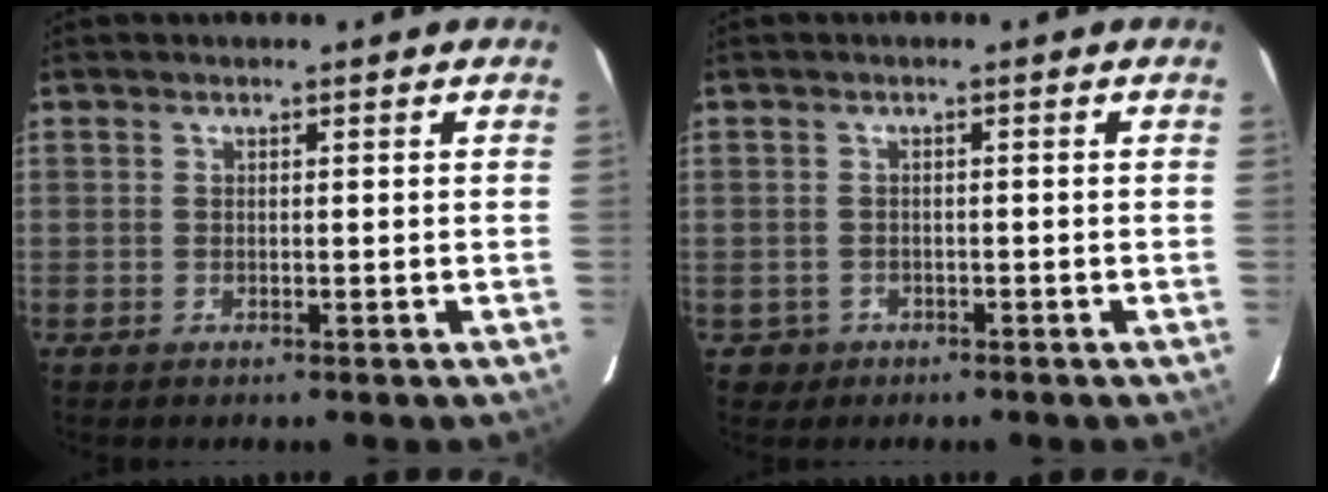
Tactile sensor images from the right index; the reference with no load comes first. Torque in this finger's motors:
{"motor_torque": [-0.32, 0.19, -0.53, -0.19]}